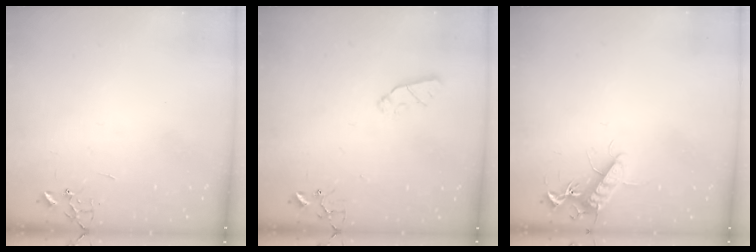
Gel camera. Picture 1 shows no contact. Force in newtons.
{"total": 5.5, "press": 5.5, "slide": 0.4}
{"total": 11.3, "press": 11.3, "slide": 0.7}